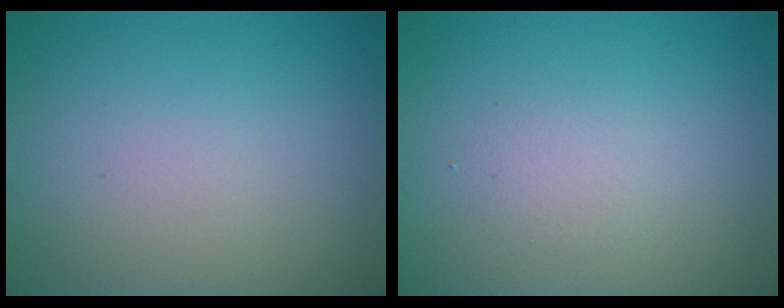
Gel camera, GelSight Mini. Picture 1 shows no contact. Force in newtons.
{"total": 1.3, "press": 1.3, "slide": 0.1}